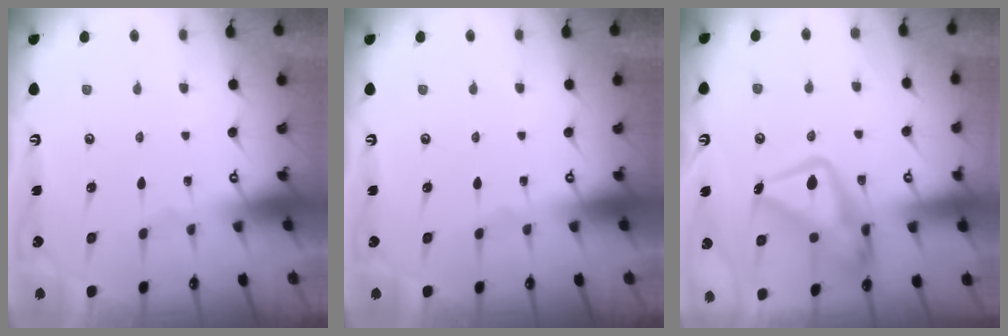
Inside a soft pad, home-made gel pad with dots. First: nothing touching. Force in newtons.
{"total": 0.0}
{"total": 18.0, "press": 17.9, "slide": 1.7}